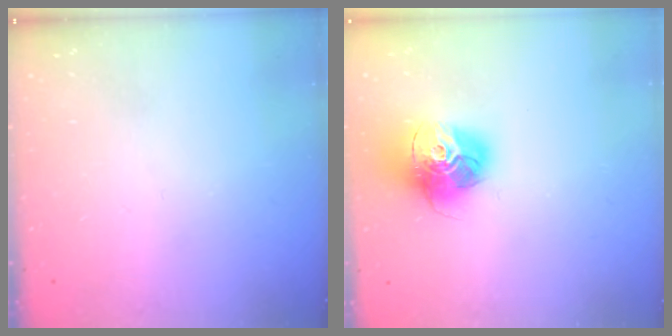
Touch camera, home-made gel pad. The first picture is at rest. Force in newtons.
{"total": 15.7, "press": 15.7, "slide": 1.4}